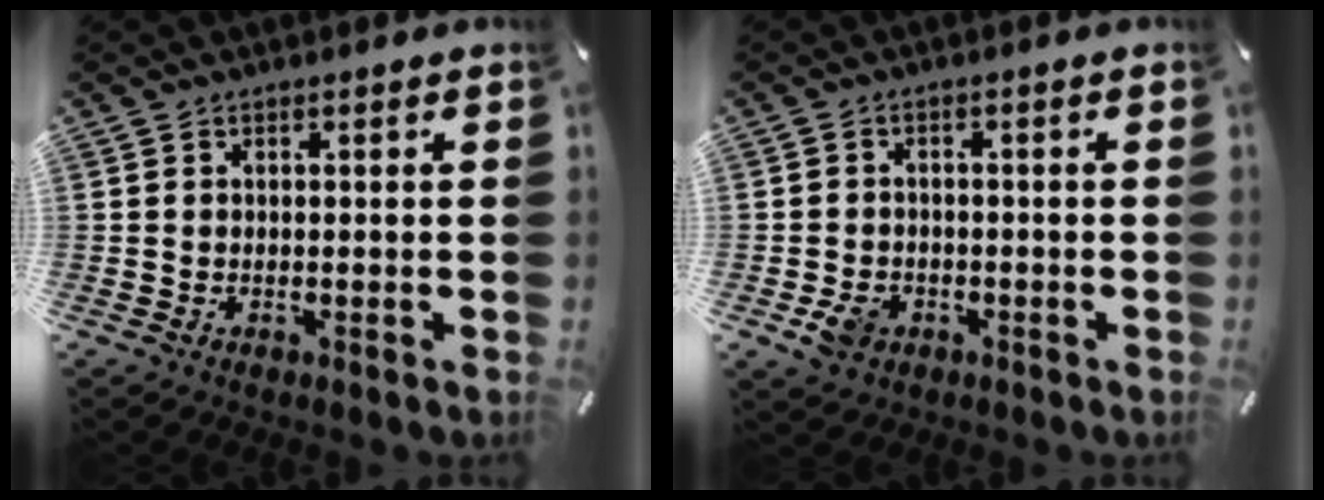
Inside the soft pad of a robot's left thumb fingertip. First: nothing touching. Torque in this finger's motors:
{"motor_torque": [-0.01, 0.01, 0.01, 0.03, 0.00]}